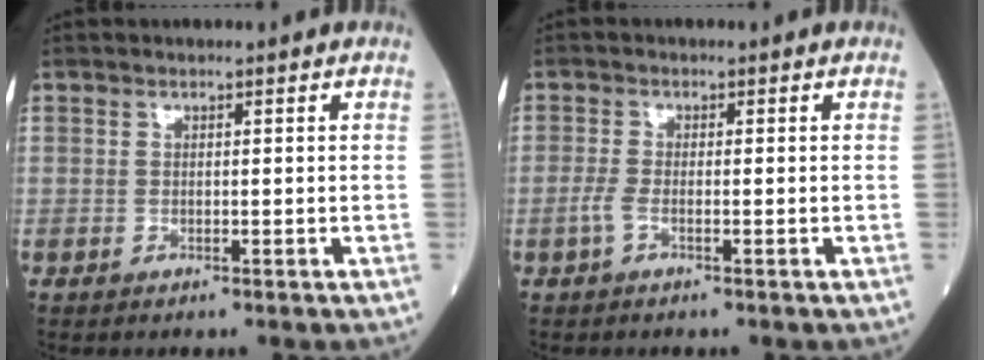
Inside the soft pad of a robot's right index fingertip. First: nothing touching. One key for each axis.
{"total": 1.7, "fx": -0.7, "fy": 0.4, "fz": 1.5, "tx": -0.038, "ty": -0.001, "tz": -0.019}